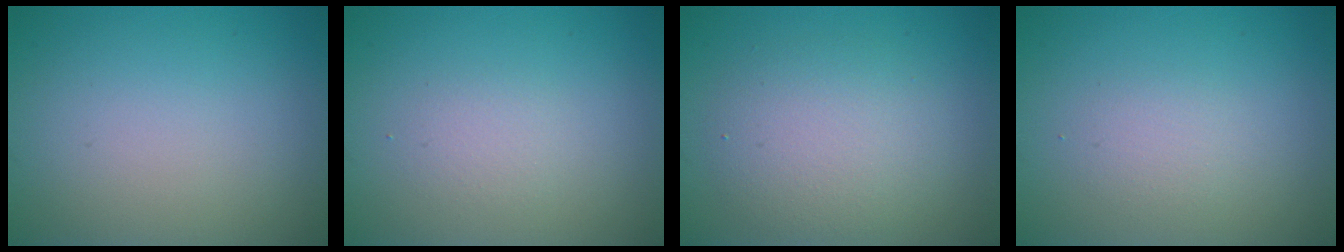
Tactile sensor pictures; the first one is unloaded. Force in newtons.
{"total": 1.3, "press": 1.3, "slide": 0.2}
{"total": 4.0, "press": 4.0, "slide": 0.1}
{"total": 1.4, "press": 1.4, "slide": 0.1}